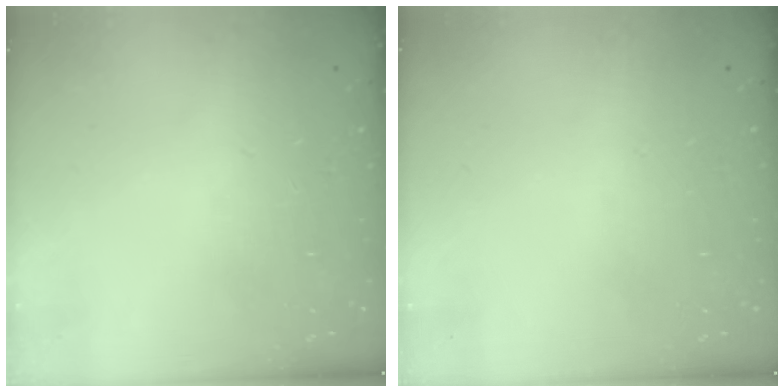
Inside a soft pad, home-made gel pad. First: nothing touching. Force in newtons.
{"total": 0.0}